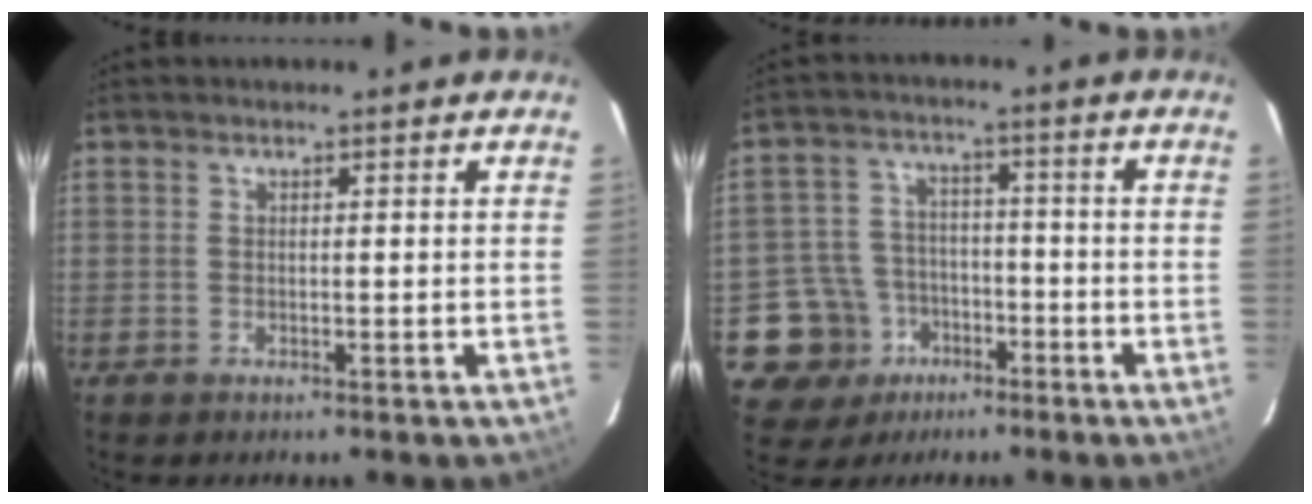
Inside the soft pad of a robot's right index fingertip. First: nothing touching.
{"total": 10.5, "force": [-5.0, 9.2, 1.2], "torque": [-0.057, 0.033, -0.071]}